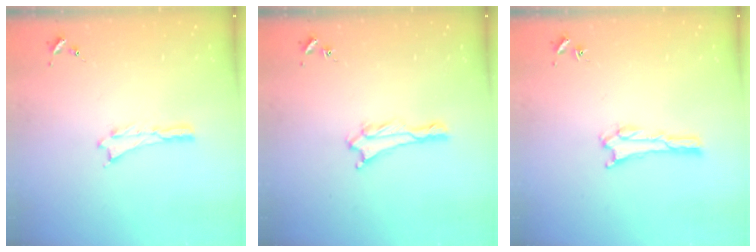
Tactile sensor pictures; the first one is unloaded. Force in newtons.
{"total": 1.4, "press": 1.4, "slide": 0.2}
{"total": 1.1, "press": 1.0, "slide": 0.1}